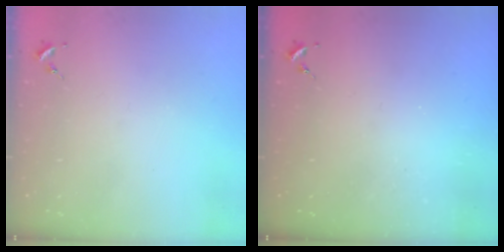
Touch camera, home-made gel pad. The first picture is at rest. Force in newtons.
{"total": 0.0}